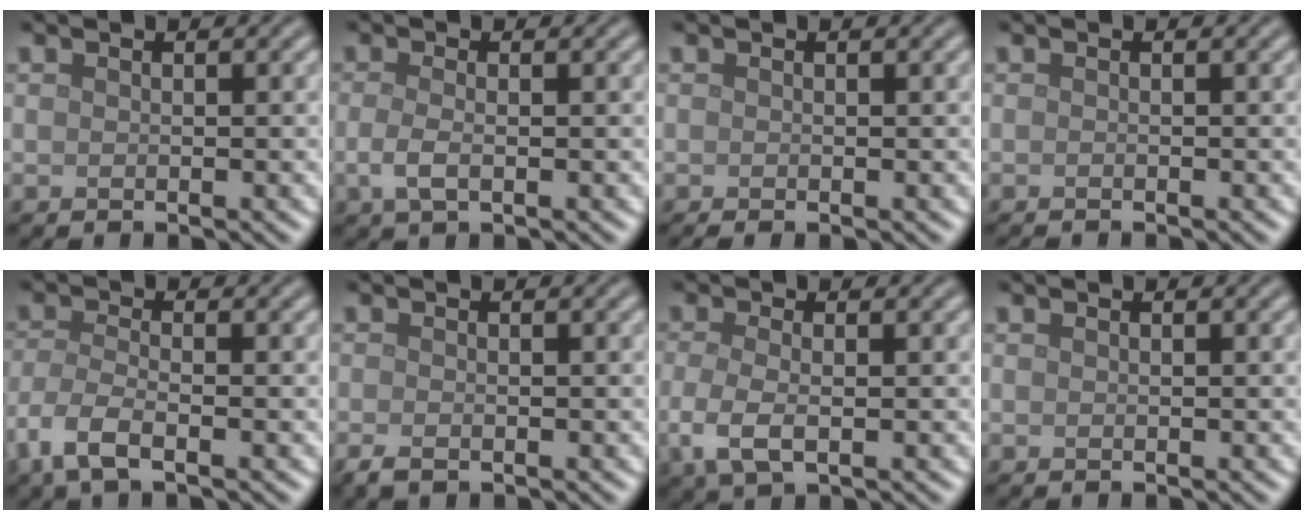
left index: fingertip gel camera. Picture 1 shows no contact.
{"total": 2.1, "force": [-0.4, 0.8, 1.9], "torque": [-0.045, -0.004, -0.014]}
{"total": 0.8, "force": [-0.3, 0.2, 0.7], "torque": [-0.013, -0.004, -0.006]}
{"total": 0.6, "force": [-0.5, 0.1, 0.3], "torque": [-0.001, -0.003, -0.011]}
{"total": 3.8, "force": [-2.1, 1.4, 2.8], "torque": [-0.070, -0.009, -0.054]}
{"total": 1.3, "force": [-0.8, 0.4, 0.9], "torque": [-0.021, -0.005, -0.017]}
{"total": 3.5, "force": [-0.9, 1.6, 3.1], "torque": [-0.079, -0.009, -0.021]}
{"total": 0.0}